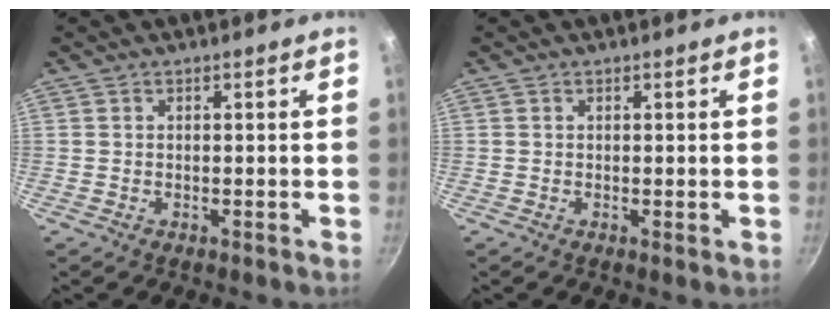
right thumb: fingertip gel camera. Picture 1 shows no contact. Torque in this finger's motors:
{"motor_torque": [2.68, 2.25, -0.28, -0.06, 0.04]}